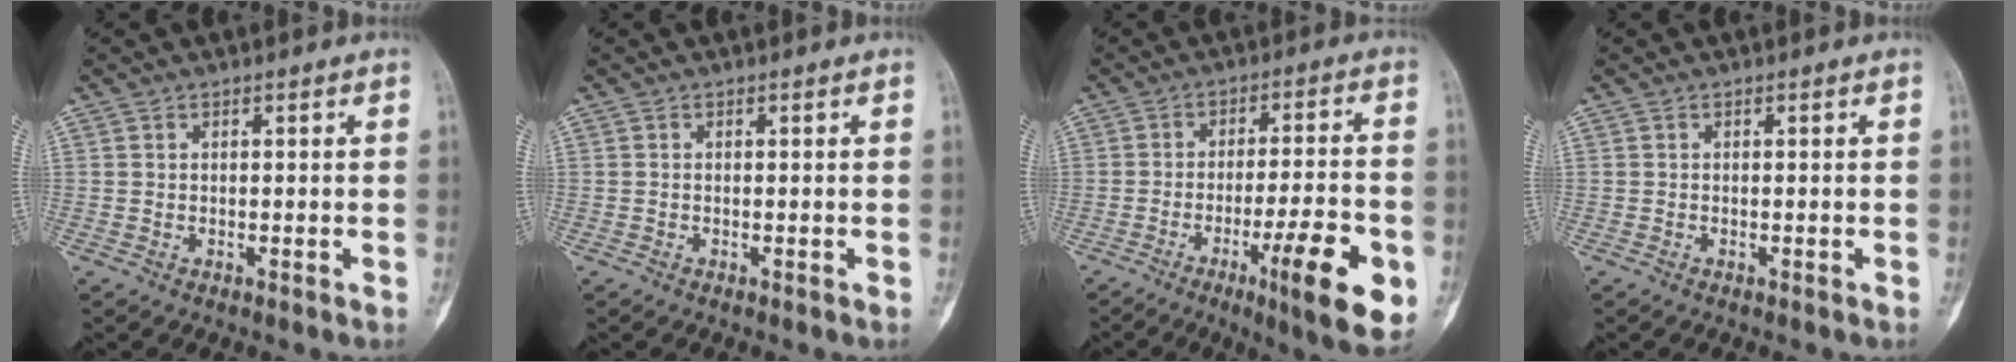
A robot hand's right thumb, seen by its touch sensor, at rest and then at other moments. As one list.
[{"total": 0.0}, {"total": 15.4, "force": [-6.0, 2.7, 13.9], "torque": [-0.199, 0.007, -0.084]}, {"total": 0.0}]